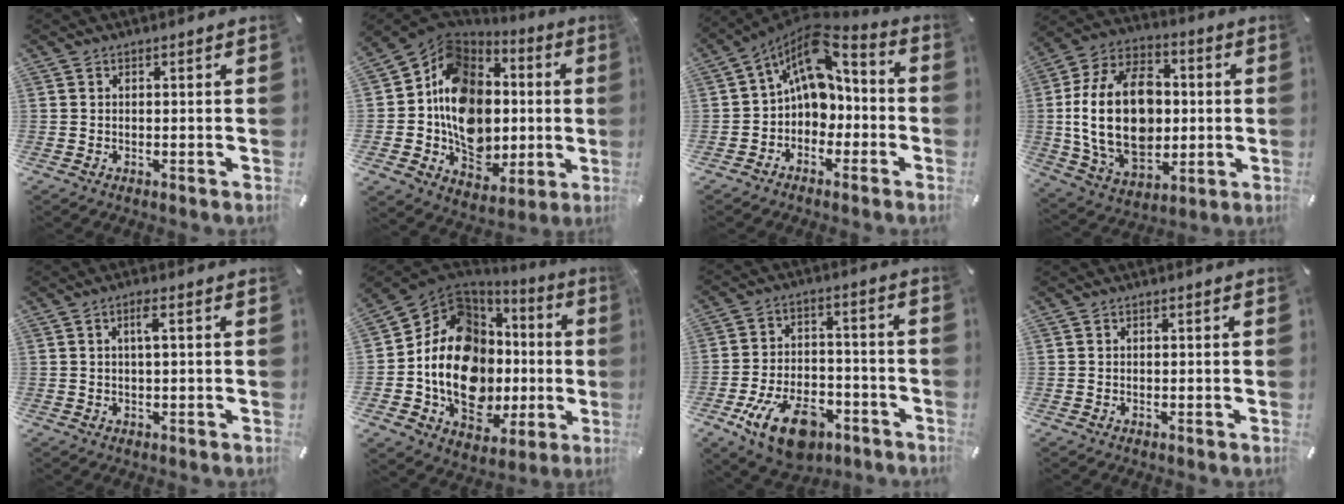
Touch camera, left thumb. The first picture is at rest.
{"total": 16.9, "force": [0.0, 13.6, 10.0], "torque": [-0.195, -0.022, 0.000]}
{"total": 11.6, "force": [2.3, 8.6, 7.4], "torque": [-0.125, -0.019, 0.041]}
{"total": 23.2, "force": [-0.2, 16.6, 16.2], "torque": [-0.338, 0.000, -0.001]}
{"total": 2.9, "force": [0.7, 0.8, 2.7], "torque": [-0.054, 0.007, 0.009]}
{"total": 20.0, "force": [-0.8, 14.4, 13.9], "torque": [-0.276, -0.023, -0.012]}
{"total": 15.2, "force": [-8.6, 8.4, 9.3], "torque": [-0.154, 0.059, -0.141]}
{"total": 0.0}